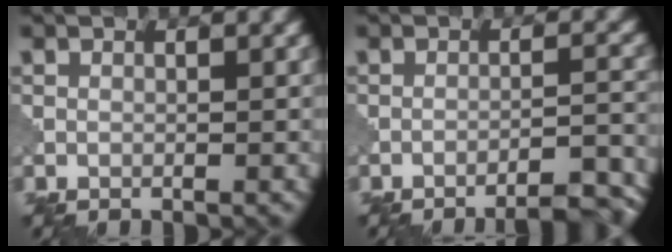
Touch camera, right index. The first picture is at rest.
{"total": 8.8, "force": [-7.8, 2.1, 3.4], "torque": [-0.020, 0.023, -0.078]}